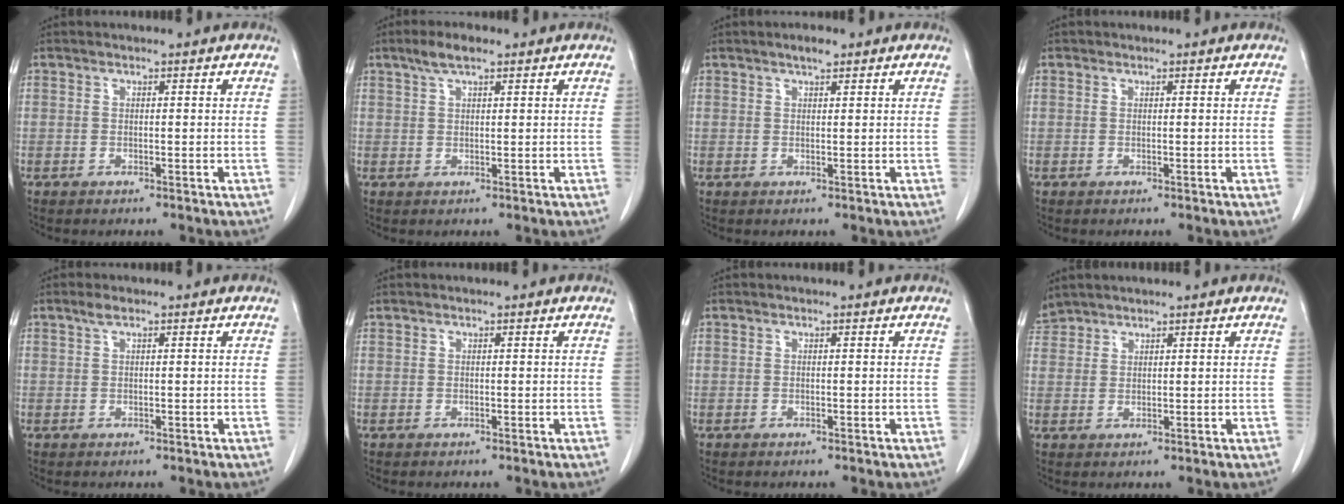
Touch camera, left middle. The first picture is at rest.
{"total": 3.4, "force": [2.3, 0.9, 2.3], "torque": [-0.049, 0.009, 0.044]}
{"total": 1.7, "force": [1.3, 0.4, 1.1], "torque": [-0.023, 0.002, 0.022]}
{"total": 0.0}
{"total": 1.2, "force": [0.8, 0.3, 0.8], "torque": [-0.017, 0.008, 0.016]}
{"total": 0.0}
{"total": 0.0}
{"total": 3.1, "force": [3.0, 0.8, -0.1], "torque": [-0.004, 0.015, 0.061]}